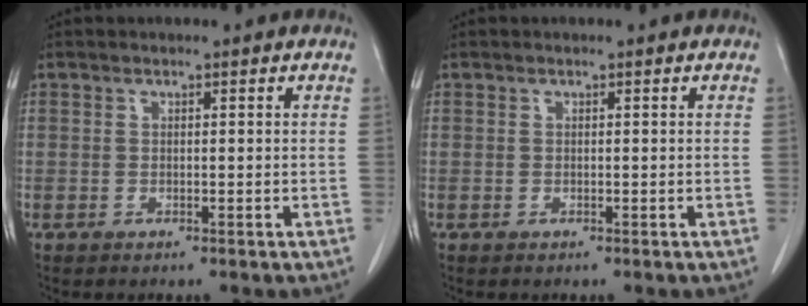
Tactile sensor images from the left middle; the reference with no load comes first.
{"total": 0.0}